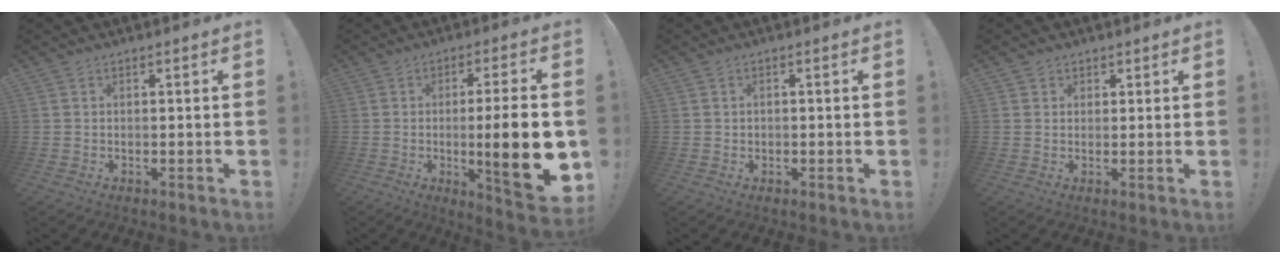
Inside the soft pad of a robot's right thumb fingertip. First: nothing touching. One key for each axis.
{"total": 16.8, "fx": -2.2, "fy": 2.6, "fz": 16.5, "tx": -0.227, "ty": -0.003, "tz": -0.025}
{"total": 1.0, "fx": 0.1, "fy": 1.0, "fz": 0.0, "tx": 0.000, "ty": 0.004, "tz": 0.000}
{"total": 1.9, "fx": 1.2, "fy": 1.4, "fz": 0.1, "tx": 0.007, "ty": -0.007, "tz": 0.020}